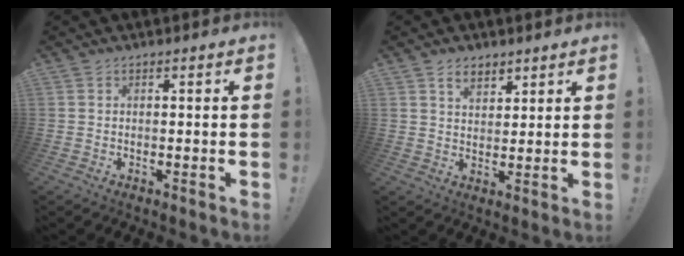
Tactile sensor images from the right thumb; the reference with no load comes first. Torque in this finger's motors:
{"motor_torque": [0.00, 0.04, 0.12, 0.18, 0.00]}